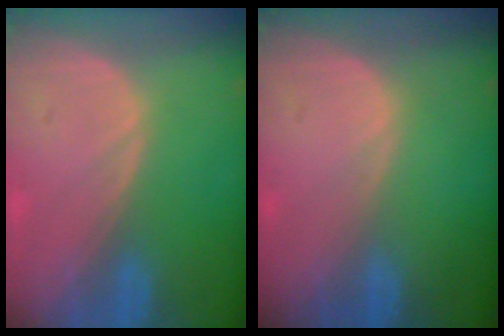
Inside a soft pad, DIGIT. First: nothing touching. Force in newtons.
{"total": 0.0}